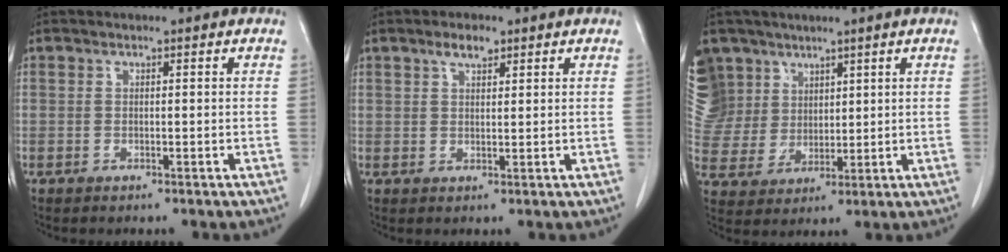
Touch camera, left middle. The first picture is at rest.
{"total": 2.6, "force": [1.8, 1.0, 1.7], "torque": [-0.033, 0.004, 0.033]}
{"total": 17.4, "force": [10.4, 13.5, 3.7], "torque": [-0.141, 0.058, 0.224]}